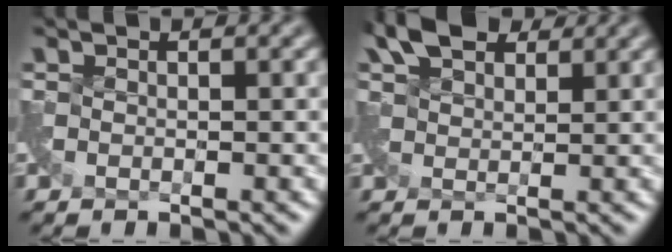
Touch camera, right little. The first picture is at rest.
{"total": 4.3, "force": [3.2, 2.2, 1.8], "torque": [-0.038, 0.014, 0.055]}